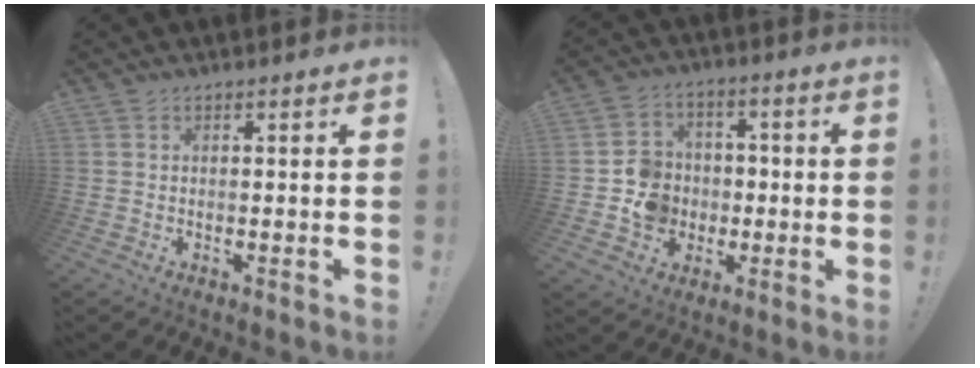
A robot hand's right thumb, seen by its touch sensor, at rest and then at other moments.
{"total": 10.6, "force": [-3.1, 9.8, 2.8], "torque": [-0.035, 0.031, -0.047]}